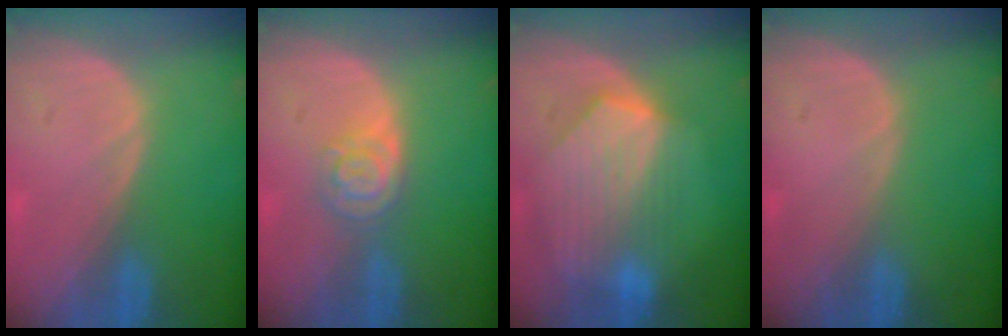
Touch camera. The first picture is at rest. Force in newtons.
{"total": 4.3, "press": 3.9, "slide": 1.9}
{"total": 8.6, "press": 7.9, "slide": 3.5}
{"total": 0.0}